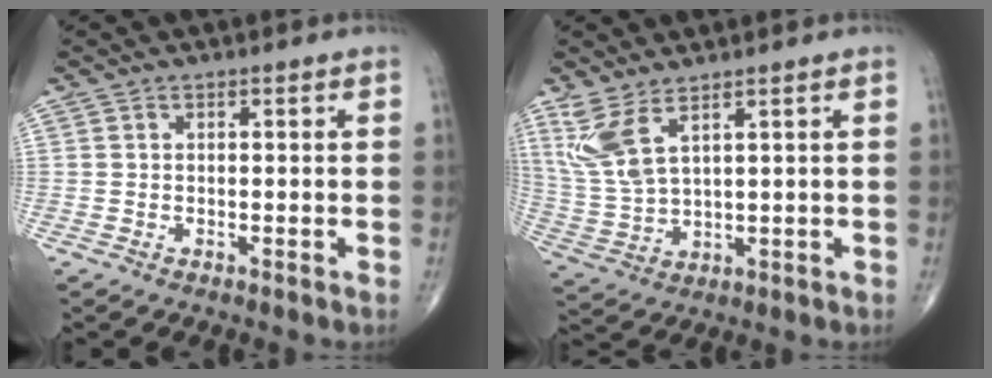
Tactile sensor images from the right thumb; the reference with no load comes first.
{"total": 8.2, "force": [4.8, 2.7, 6.1], "torque": [-0.145, -0.021, 0.113]}